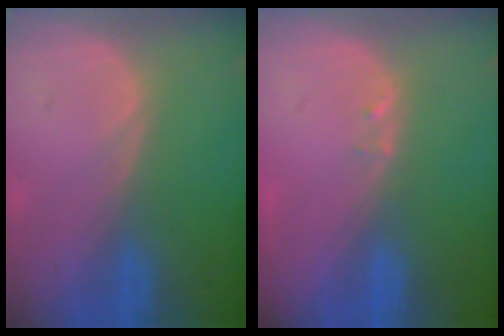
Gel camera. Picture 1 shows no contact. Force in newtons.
{"total": 0.6, "press": 0.6, "slide": 0.2}